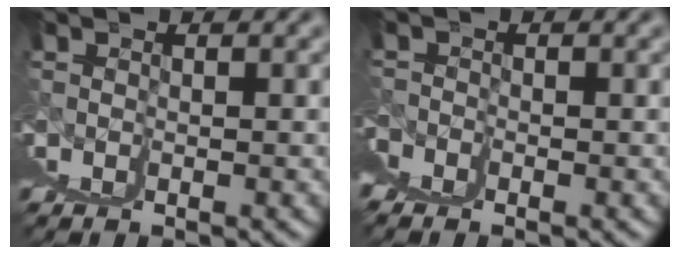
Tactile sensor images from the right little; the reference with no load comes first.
{"total": 2.6, "force": [1.0, -2.3, -0.7], "torque": [0.025, 0.013, 0.018]}